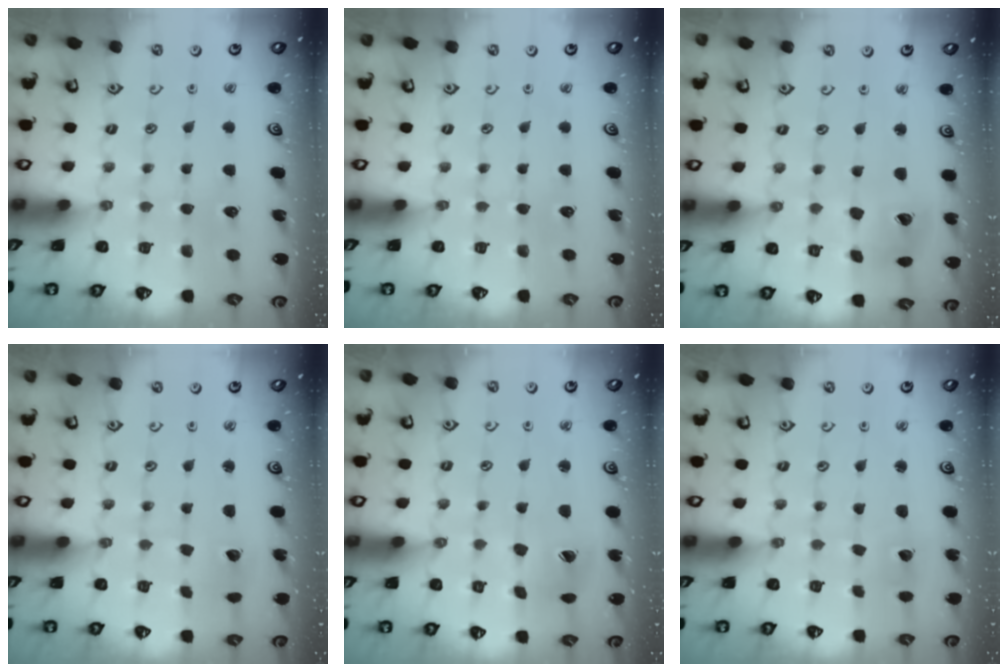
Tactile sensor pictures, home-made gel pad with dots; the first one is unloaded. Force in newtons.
{"total": 0.0}
{"total": 9.7, "press": 9.6, "slide": 1.3}
{"total": 2.6, "press": 2.6, "slide": 0.3}
{"total": 7.5, "press": 7.5, "slide": 0.6}
{"total": 1.6, "press": 1.6, "slide": 0.2}